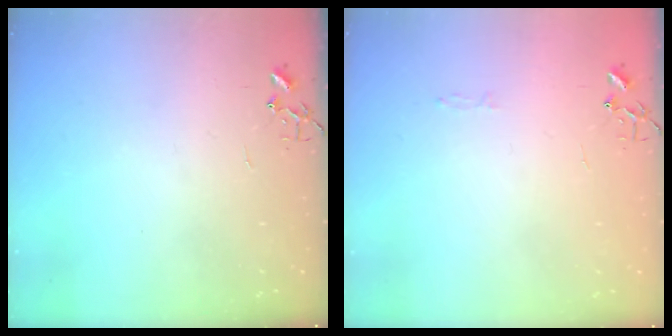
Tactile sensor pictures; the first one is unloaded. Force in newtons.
{"total": 2.8, "press": 2.8, "slide": 0.4}